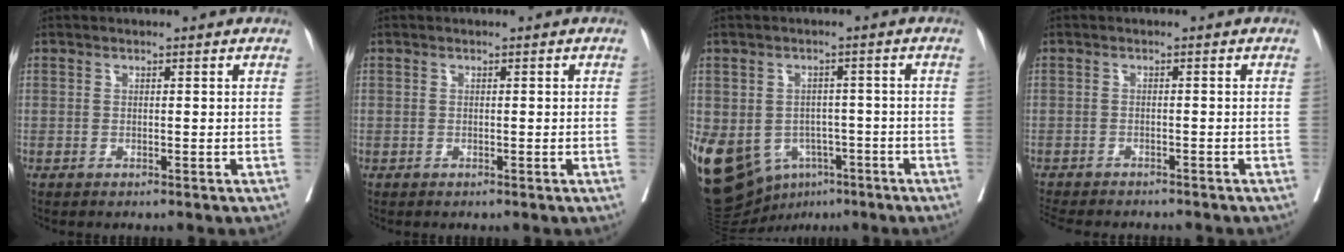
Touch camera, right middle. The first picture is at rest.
{"total": 0.0}
{"total": 18.3, "force": [-7.9, 13.8, 9.1], "torque": [-0.225, 0.004, -0.102]}
{"total": 10.6, "force": [-9.4, 2.7, 4.0], "torque": [-0.072, -0.012, -0.125]}